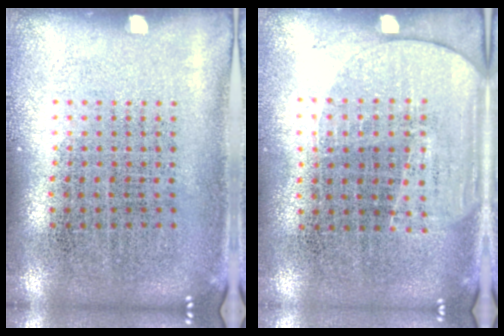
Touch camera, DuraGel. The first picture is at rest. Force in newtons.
{"total": 1.6, "press": 1.4, "slide": 0.9}